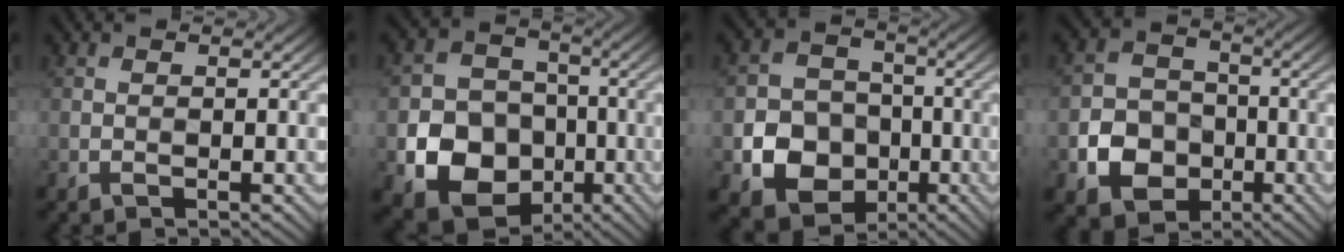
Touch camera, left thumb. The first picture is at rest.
{"total": 11.7, "force": [-2.9, 10.2, 4.9], "torque": [-0.111, -0.050, -0.067]}
{"total": 8.4, "force": [-1.8, 7.6, 3.2], "torque": [-0.082, -0.031, -0.045]}
{"total": 6.6, "force": [-2.0, 5.7, 2.5], "torque": [-0.063, -0.018, -0.037]}